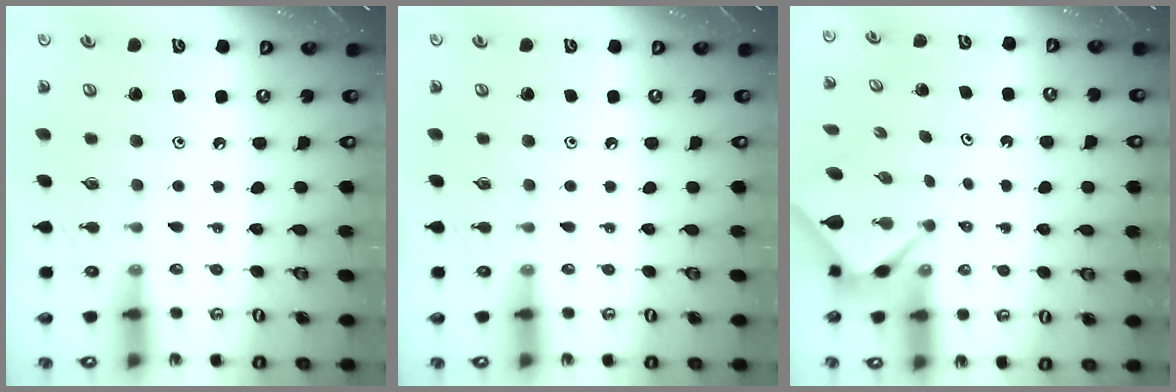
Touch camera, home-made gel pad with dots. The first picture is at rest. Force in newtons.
{"total": 0.0}
{"total": 2.7, "press": 2.7, "slide": 0.0}